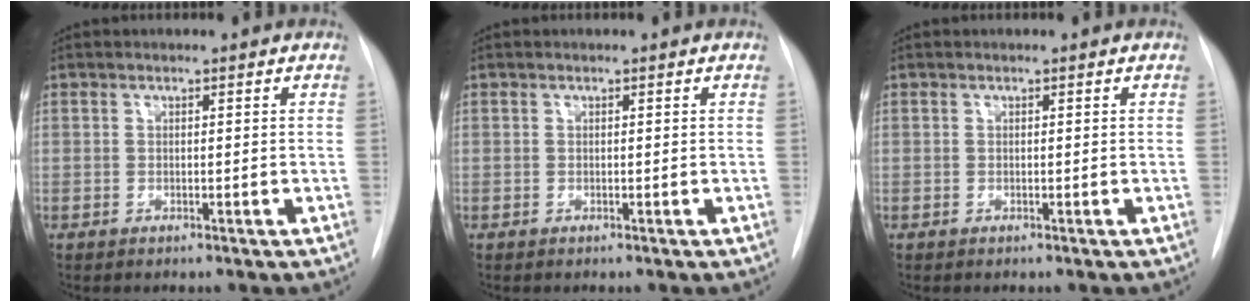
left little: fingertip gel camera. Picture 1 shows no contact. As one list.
[{"total": 0.0}, {"total": 0.0}]